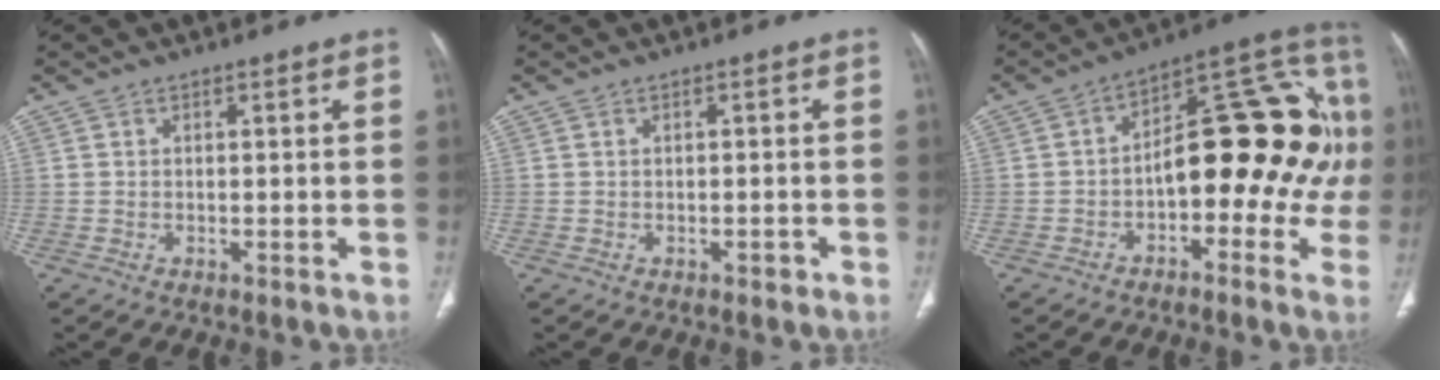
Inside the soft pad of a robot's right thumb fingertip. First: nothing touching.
{"total": 1.0, "force": [-0.5, 0.6, 0.5], "torque": [-0.007, 0.005, -0.006]}
{"total": 23.1, "force": [-1.1, 11.6, 20.0], "torque": [-0.236, 0.051, -0.025]}